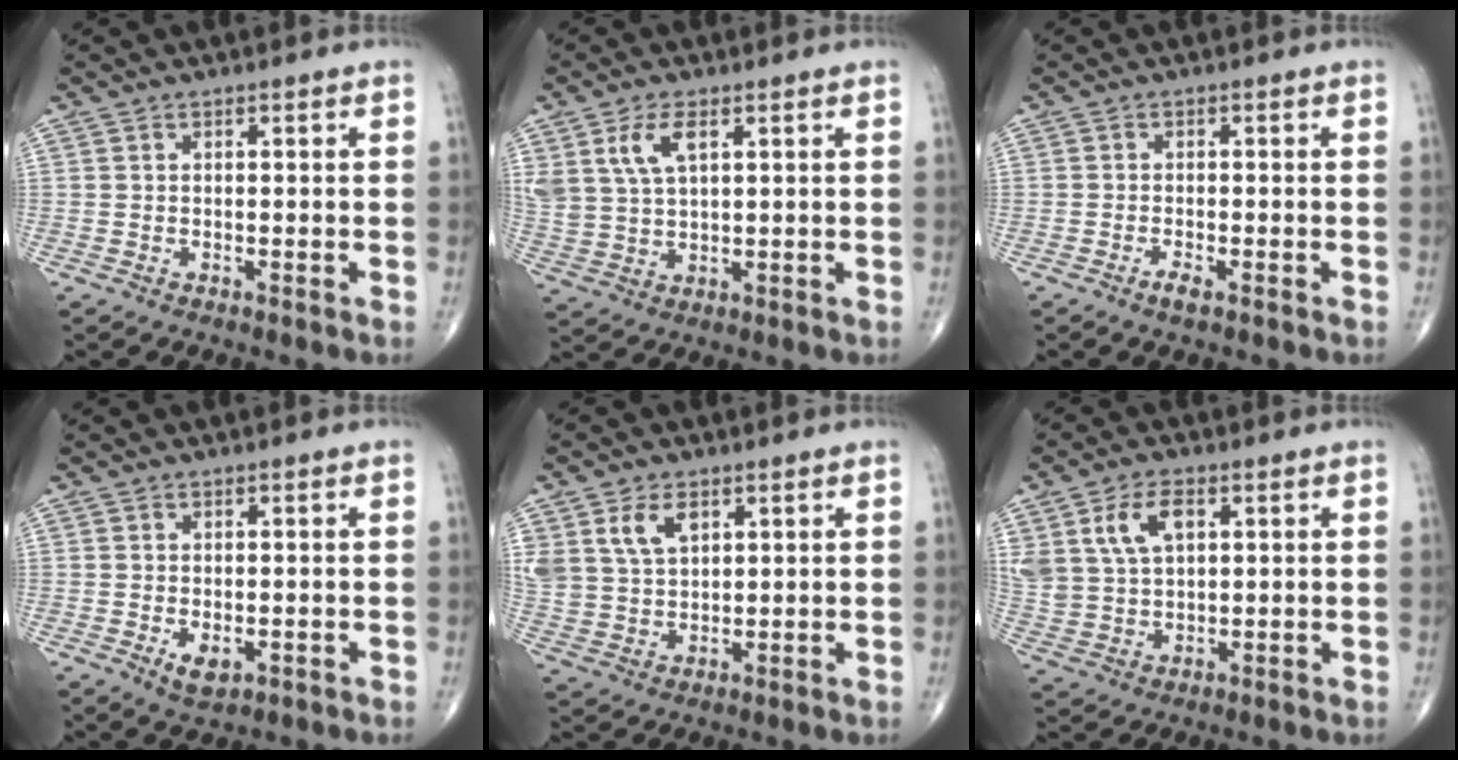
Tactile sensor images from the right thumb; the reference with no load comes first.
{"total": 7.3, "force": [3.2, 3.5, 5.4], "torque": [-0.114, -0.006, 0.071]}
{"total": 1.5, "force": [-1.0, 0.4, 1.1], "torque": [-0.024, 0.002, -0.019]}
{"total": 3.4, "force": [-1.0, 1.9, 2.6], "torque": [-0.035, -0.004, -0.008]}
{"total": 8.5, "force": [3.9, 5.5, 5.2], "torque": [-0.091, -0.011, 0.085]}
{"total": 9.8, "force": [3.8, 5.9, 6.8], "torque": [-0.130, -0.003, 0.081]}